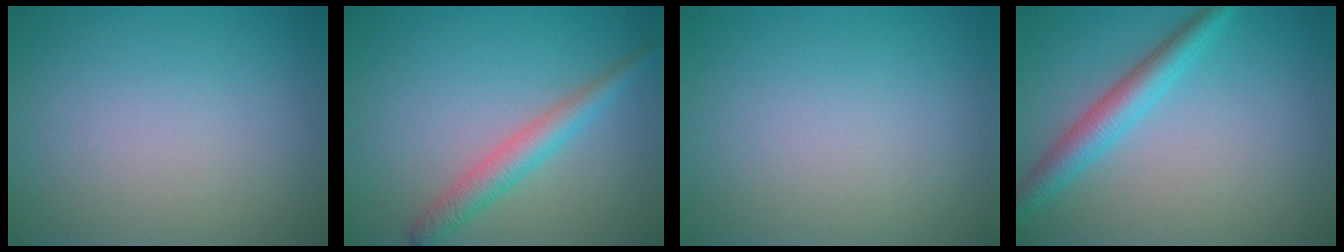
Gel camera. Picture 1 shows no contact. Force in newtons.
{"total": 2.8, "press": 2.8, "slide": 0.1}
{"total": 0.0}
{"total": 3.4, "press": 3.4, "slide": 0.1}